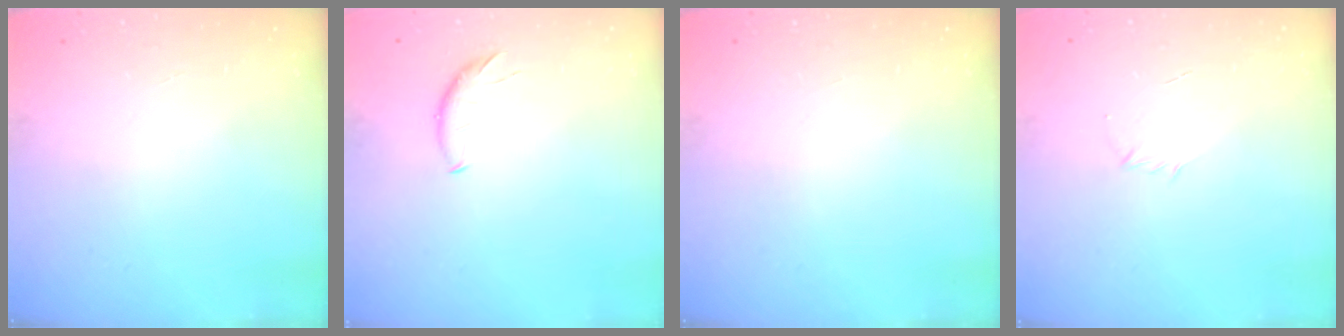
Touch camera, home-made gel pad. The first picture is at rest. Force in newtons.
{"total": 6.0, "press": 6.0, "slide": 0.4}
{"total": 0.0}
{"total": 2.8, "press": 2.7, "slide": 0.8}